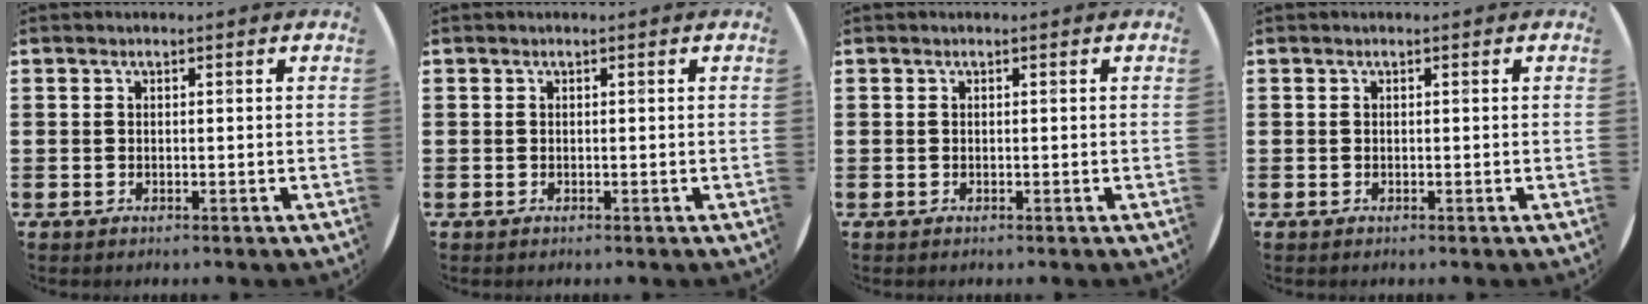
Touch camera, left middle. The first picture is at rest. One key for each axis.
{"total": 0.0}
{"total": 0.0}
{"total": 0.0}